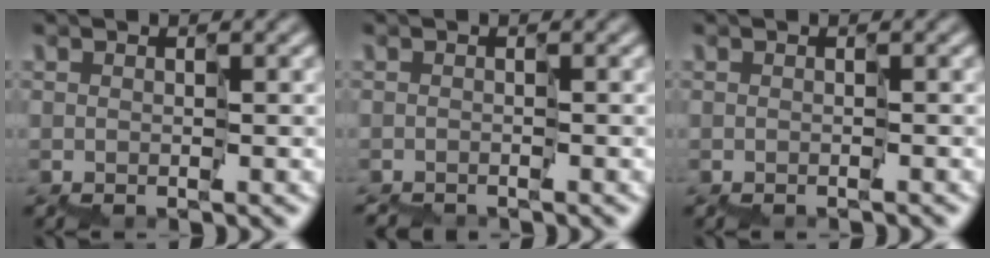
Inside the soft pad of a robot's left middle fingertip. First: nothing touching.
{"total": 1.7, "force": [-1.6, 0.0, -0.5], "torque": [0.013, -0.002, -0.026]}
{"total": 0.7, "force": [-0.7, 0.0, 0.0], "torque": [0.008, 0.001, -0.012]}